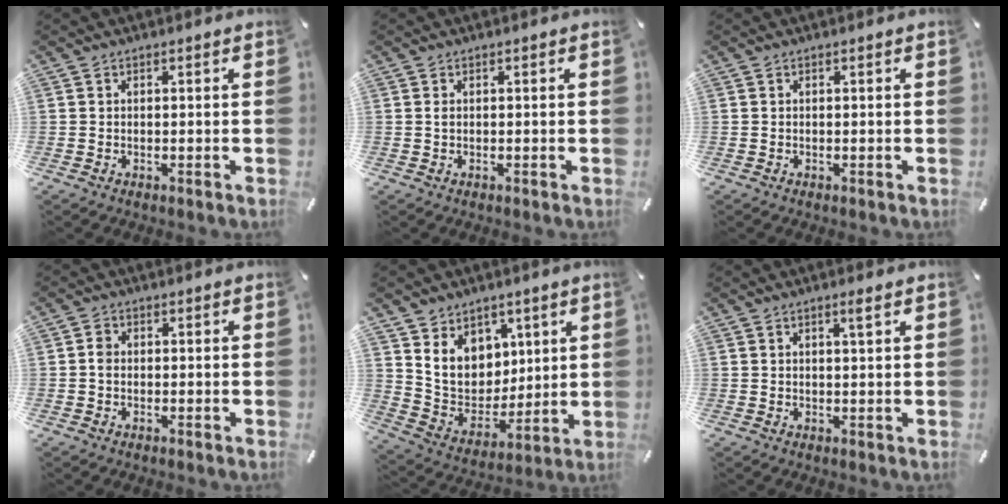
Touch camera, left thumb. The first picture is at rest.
{"total": 0.6, "force": [0.1, 0.3, 0.5], "torque": [-0.011, 0.001, 0.000]}
{"total": 0.0}
{"total": 1.5, "force": [-0.1, 1.2, 0.9], "torque": [-0.017, 0.005, -0.004]}
{"total": 12.2, "force": [5.2, 10.4, 3.9], "torque": [-0.081, -0.038, 0.110]}
{"total": 2.0, "force": [1.1, 0.4, 1.6], "torque": [-0.034, 0.001, 0.019]}